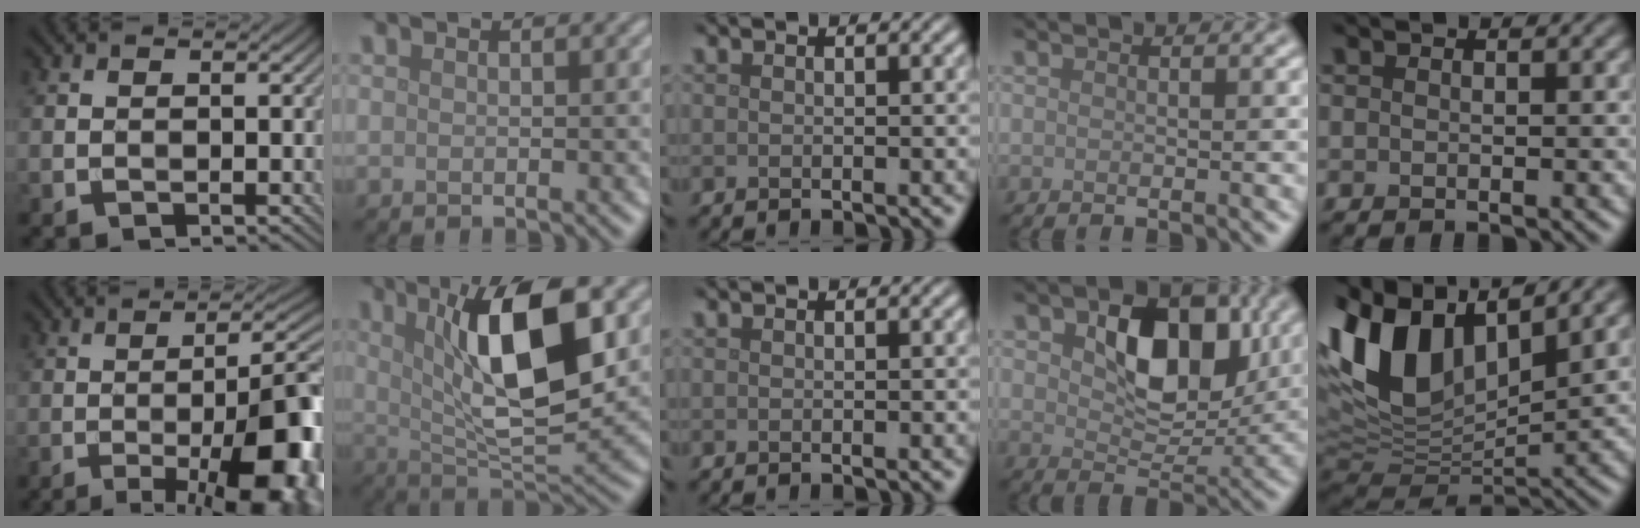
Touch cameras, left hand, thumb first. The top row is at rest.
{"thumb": {"total": 16.3, "force": [-6.3, 4.5, 14.4], "torque": [-0.165, 0.017, -0.088]}, "index": {"total": 10.6, "force": [3.0, 3.2, 9.6], "torque": [-0.150, -0.003, 0.052]}, "ring": {"total": 7.9, "force": [2.0, 5.0, 5.8], "torque": [-0.089, -0.004, 0.033]}, "little": {"total": 12.3, "force": [5.3, 6.6, 8.9], "torque": [-0.198, 0.020, 0.095]}}